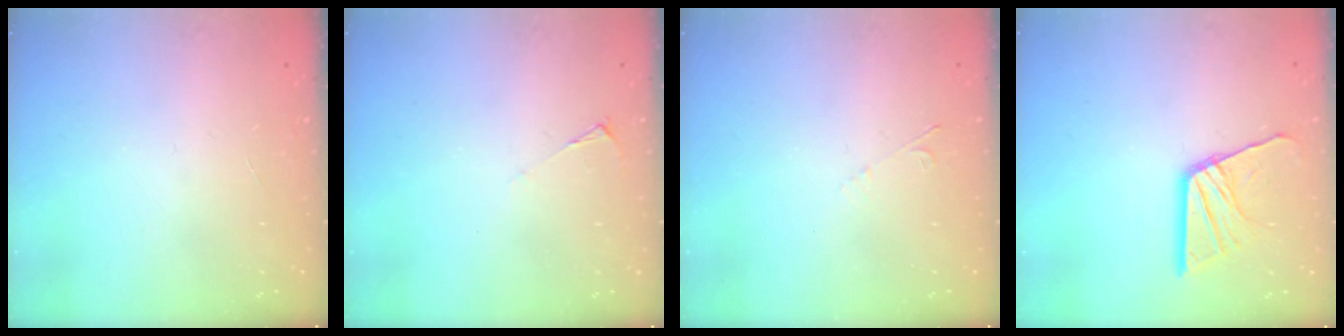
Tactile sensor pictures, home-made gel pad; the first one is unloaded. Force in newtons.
{"total": 2.1, "press": 2.0, "slide": 0.4}
{"total": 2.9, "press": 2.8, "slide": 0.4}
{"total": 12.9, "press": 12.9, "slide": 1.2}